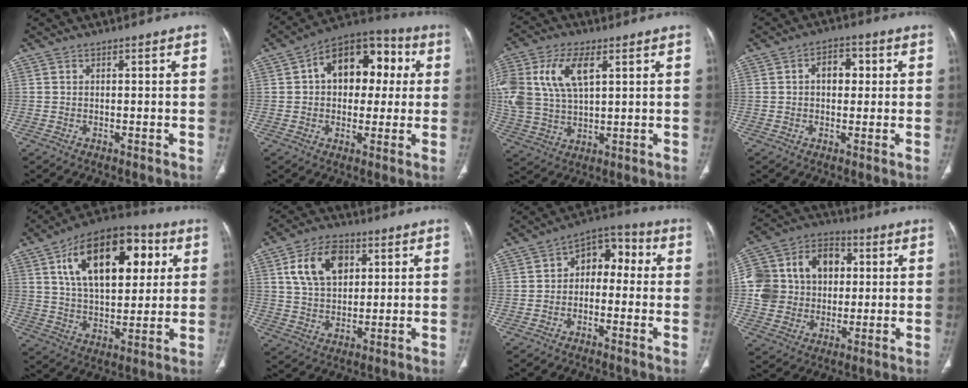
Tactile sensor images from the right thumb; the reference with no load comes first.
{"total": 16.2, "force": [3.1, 10.8, 11.7], "torque": [-0.121, 0.031, 0.038]}
{"total": 16.4, "force": [5.3, 9.1, 12.5], "torque": [-0.285, -0.001, 0.103]}
{"total": 5.5, "force": [0.9, 3.8, 3.9], "torque": [-0.038, 0.011, 0.009]}
{"total": 22.3, "force": [7.4, 12.0, 17.2], "torque": [-0.238, -0.003, 0.117]}
{"total": 11.4, "force": [3.9, 7.7, 7.5], "torque": [-0.110, -0.004, 0.071]}
{"total": 8.3, "force": [-0.1, 5.8, 6.0], "torque": [-0.052, 0.040, -0.019]}
{"total": 17.3, "force": [2.2, 14.5, 9.2], "torque": [-0.143, 0.035, 0.046]}